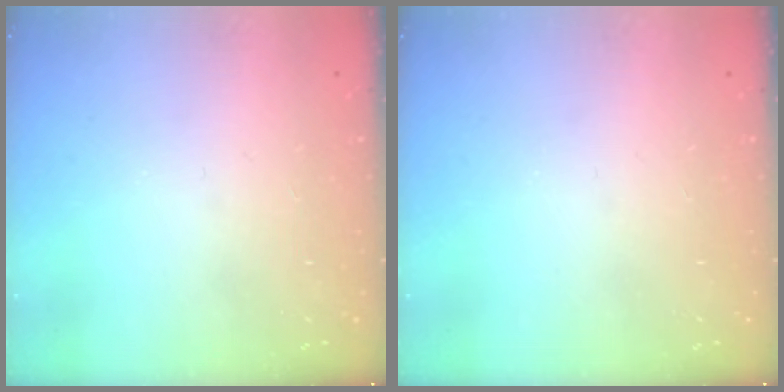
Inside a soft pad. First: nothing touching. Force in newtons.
{"total": 0.0}